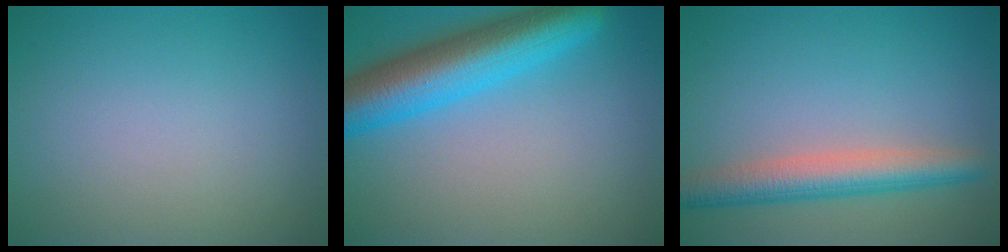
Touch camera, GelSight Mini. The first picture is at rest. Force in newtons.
{"total": 8.5, "press": 8.5, "slide": 0.3}
{"total": 4.7, "press": 4.7, "slide": 0.2}